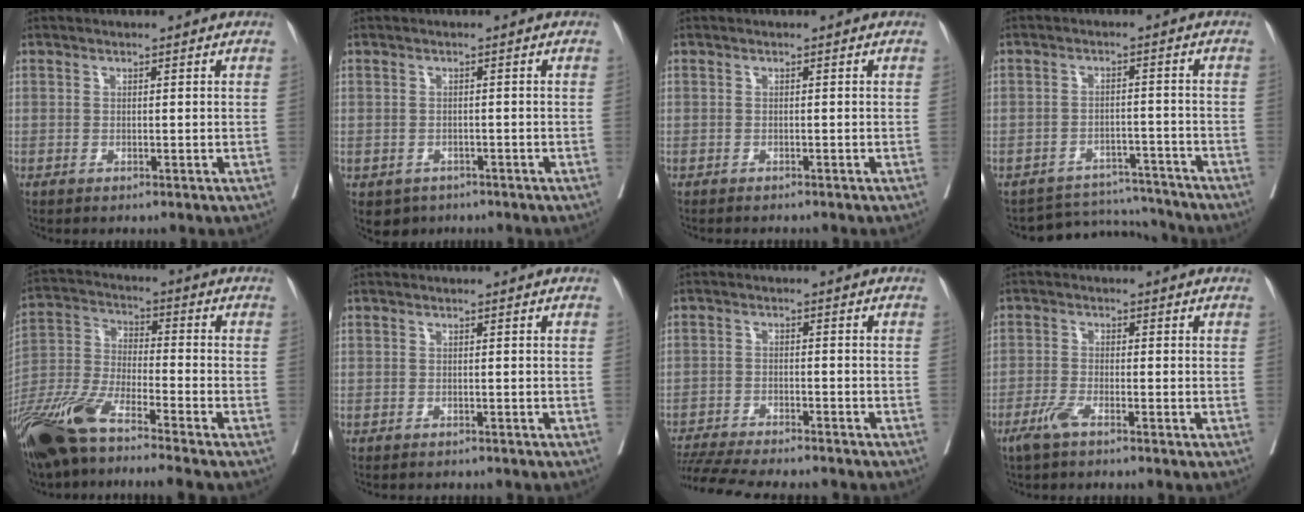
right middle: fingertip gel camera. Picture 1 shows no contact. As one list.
[{"total": 3.0, "force": [-1.8, 2.3, 0.7], "torque": [-0.008, 0.004, -0.021]}, {"total": 2.0, "force": [-1.8, 0.1, 1.0], "torque": [-0.015, -0.003, -0.019]}, {"total": 7.1, "force": [-6.8, 1.1, -1.7], "torque": [0.025, 0.030, -0.093]}, {"total": 15.8, "force": [-12.2, 0.7, 10.0], "torque": [-0.222, -0.030, -0.236]}, {"total": 3.3, "force": [-3.0, 0.7, 1.2], "torque": [-0.015, -0.002, -0.035]}, {"total": 15.5, "force": [-14.0, 1.8, 6.5], "torque": [-0.134, -0.022, -0.204]}, {"total": 3.3, "force": [-2.5, 0.1, 2.2], "torque": [-0.050, -0.005, -0.056]}]